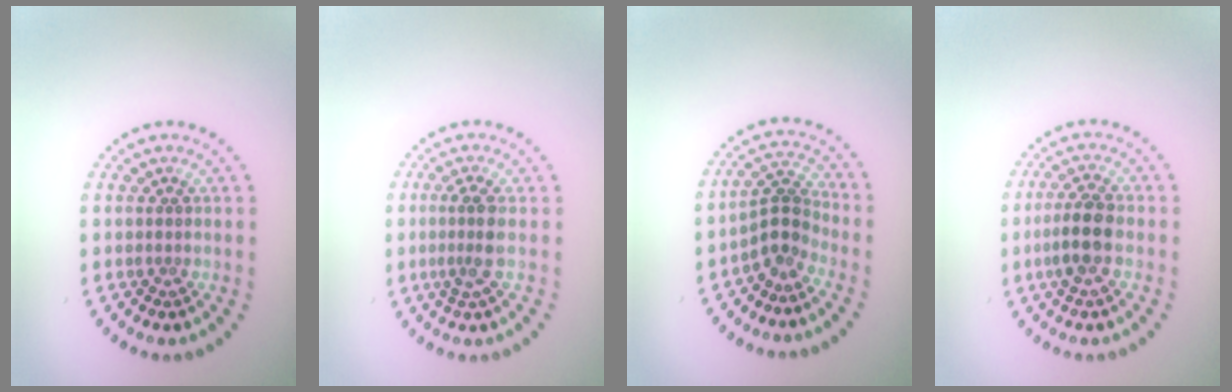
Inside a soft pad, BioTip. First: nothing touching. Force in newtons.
{"total": 2.2, "press": 1.9, "slide": 1.2}
{"total": 2.9, "press": 2.3, "slide": 1.9}
{"total": 3.6, "press": 3.4, "slide": 1.0}